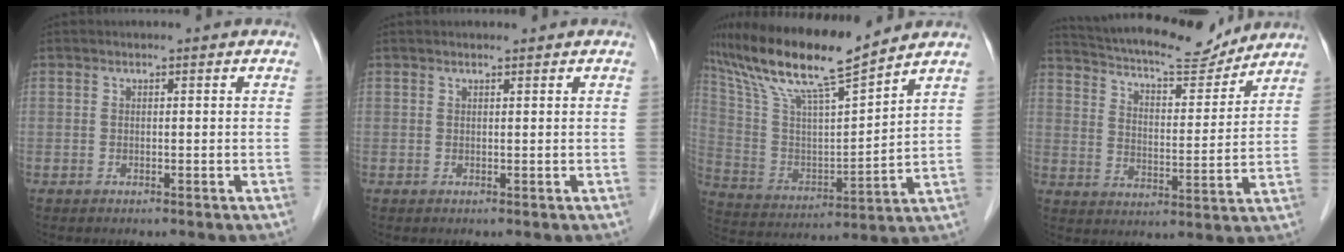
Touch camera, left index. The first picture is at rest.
{"total": 0.7, "force": [0.6, 0.0, 0.2], "torque": [-0.009, 0.006, 0.012]}
{"total": 16.1, "force": [13.5, 0.3, 8.8], "torque": [-0.174, 0.010, 0.254]}
{"total": 15.8, "force": [14.4, 3.2, 5.8], "torque": [-0.102, 0.009, 0.219]}